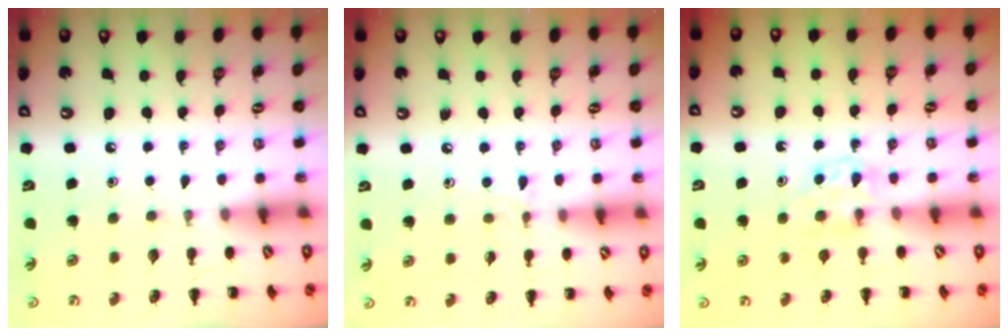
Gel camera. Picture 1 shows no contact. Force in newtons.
{"total": 5.3, "press": 5.0, "slide": 1.8}
{"total": 3.5, "press": 3.2, "slide": 1.3}